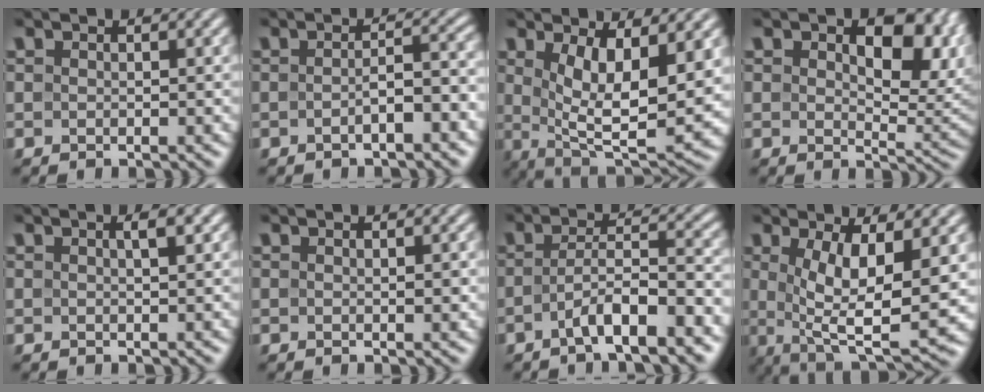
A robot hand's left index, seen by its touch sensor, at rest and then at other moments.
{"total": 2.9, "force": [-1.0, 0.7, 2.6], "torque": [-0.042, 0.008, -0.019]}
{"total": 8.9, "force": [1.9, 3.5, 8.0], "torque": [-0.151, -0.021, 0.039]}
{"total": 8.8, "force": [2.3, 4.8, 7.0], "torque": [-0.099, -0.007, 0.035]}
{"total": 1.5, "force": [0.6, 0.3, 1.3], "torque": [-0.018, 0.005, 0.007]}
{"total": 0.6, "force": [0.1, 0.1, 0.5], "torque": [-0.008, 0.001, 0.002]}
{"total": 5.8, "force": [-2.8, 1.2, 4.9], "torque": [-0.082, 0.008, -0.052]}
{"total": 8.8, "force": [0.9, 2.8, 8.3], "torque": [-0.143, -0.012, 0.020]}